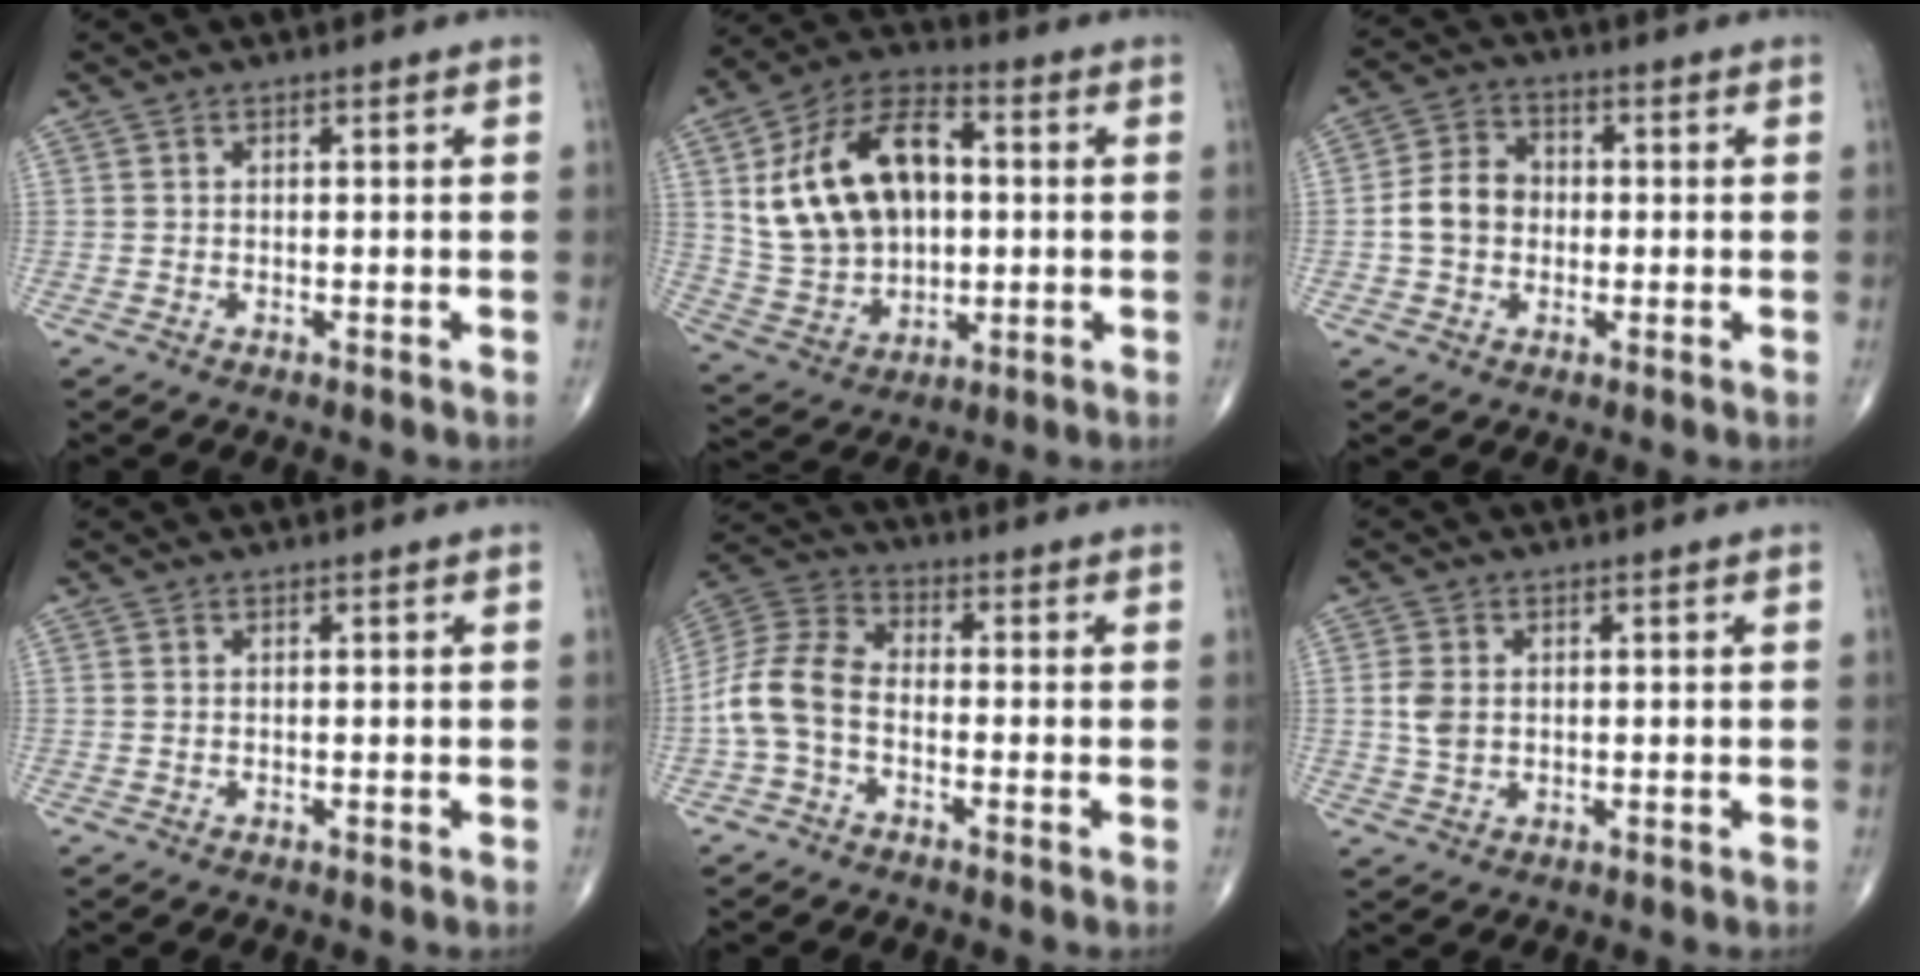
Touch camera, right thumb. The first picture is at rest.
{"total": 20.0, "force": [3.3, 13.0, 14.8], "torque": [-0.242, 0.017, 0.065]}
{"total": 7.5, "force": [-0.6, 6.2, 4.2], "torque": [-0.063, 0.022, -0.021]}
{"total": 0.0}
{"total": 9.6, "force": [-2.5, 6.2, 6.9], "torque": [-0.142, 0.031, -0.062]}
{"total": 3.9, "force": [0.4, 2.8, 2.6], "torque": [-0.053, 0.000, 0.011]}